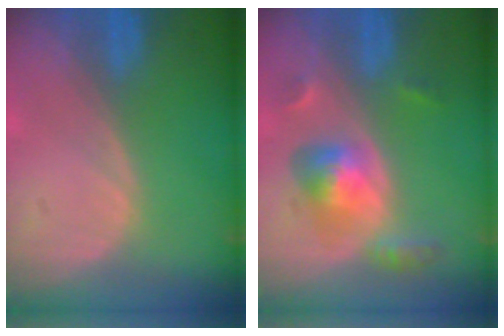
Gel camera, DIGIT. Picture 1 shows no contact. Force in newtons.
{"total": 5.9, "press": 5.6, "slide": 1.8}